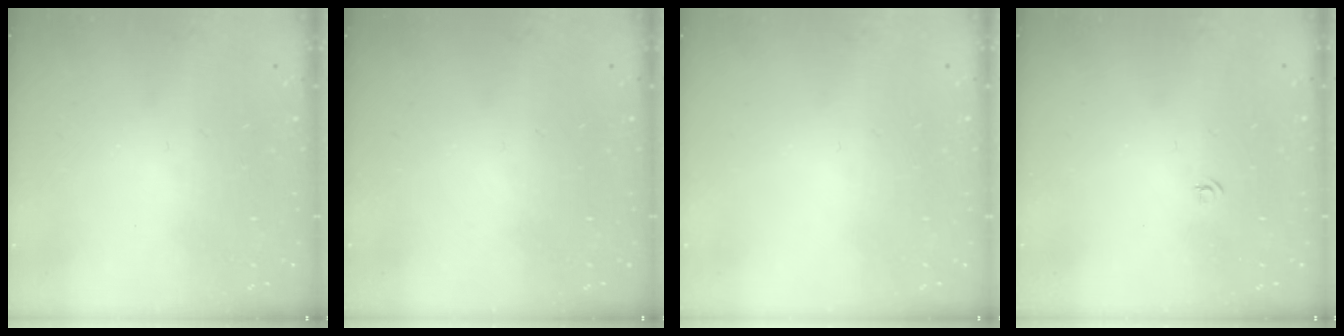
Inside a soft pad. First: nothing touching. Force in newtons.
{"total": 0.0}
{"total": 0.0}
{"total": 3.2, "press": 3.2, "slide": 0.4}